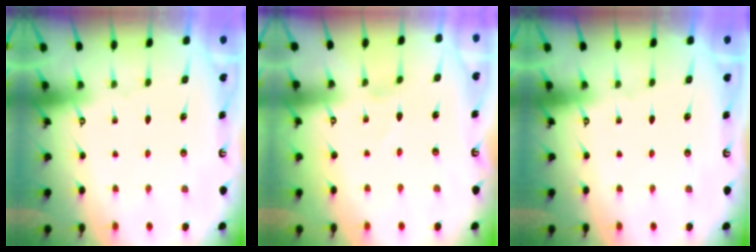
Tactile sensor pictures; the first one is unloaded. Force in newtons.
{"total": 1.2, "press": 1.2, "slide": 0.1}
{"total": 0.0}